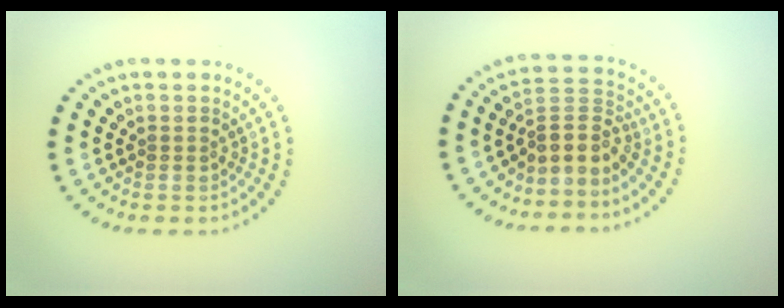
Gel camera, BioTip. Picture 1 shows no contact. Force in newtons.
{"total": 2.9, "press": 2.1, "slide": 2.1}